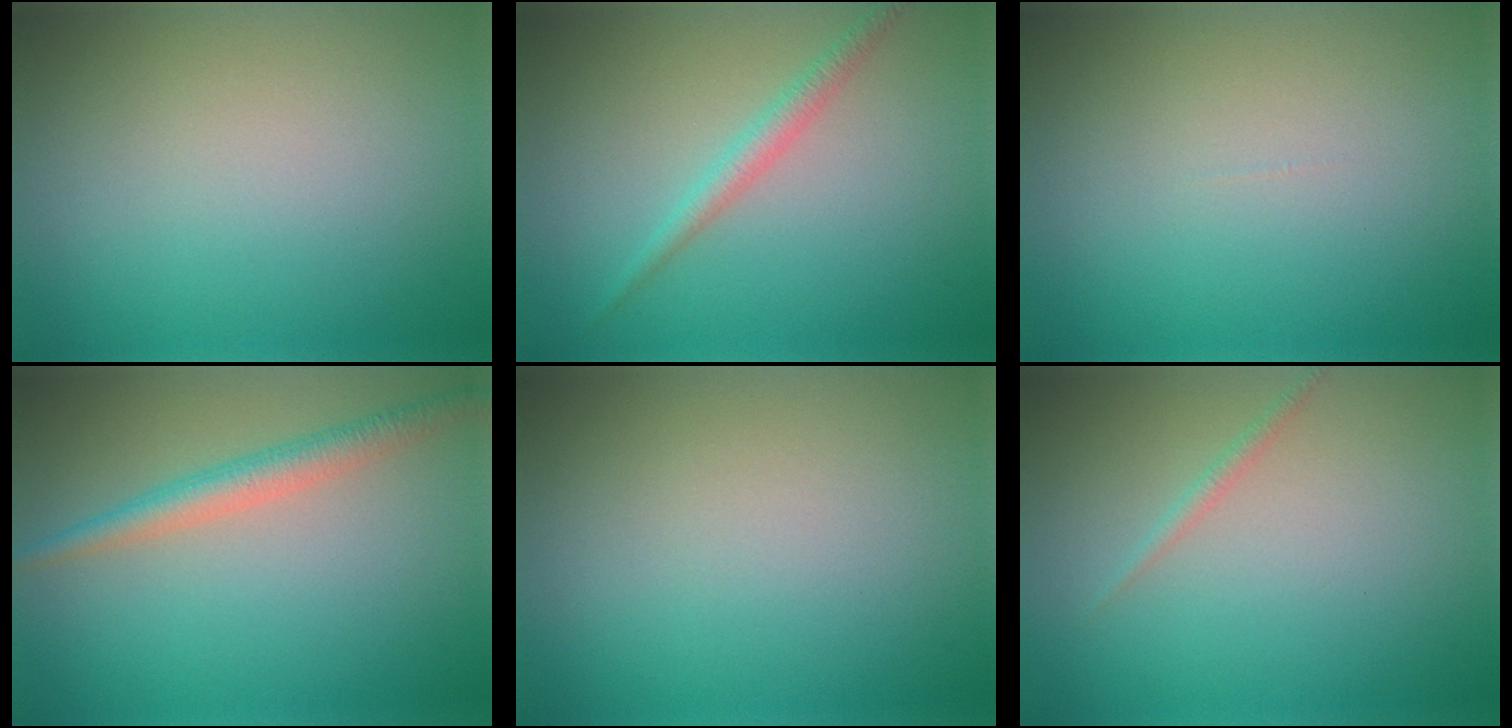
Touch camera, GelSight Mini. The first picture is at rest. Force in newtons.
{"total": 1.8, "press": 1.8, "slide": 0.0}
{"total": 0.0}
{"total": 2.8, "press": 2.8, "slide": 0.1}
{"total": 0.0}
{"total": 0.8, "press": 0.8, "slide": 0.1}